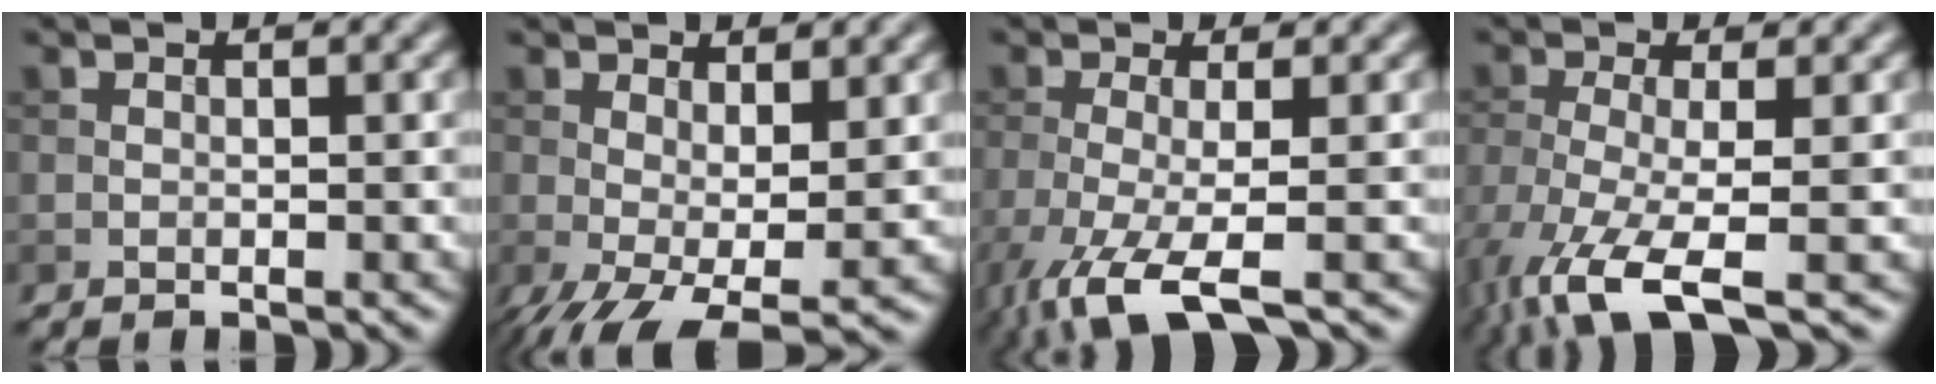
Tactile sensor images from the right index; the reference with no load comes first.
{"total": 6.4, "force": [-1.8, 2.1, 5.7], "torque": [-0.111, -0.015, -0.023]}
{"total": 6.9, "force": [-3.8, 1.6, 5.5], "torque": [-0.115, -0.018, -0.081]}
{"total": 8.4, "force": [-5.1, 2.2, 6.3], "torque": [-0.139, -0.021, -0.100]}